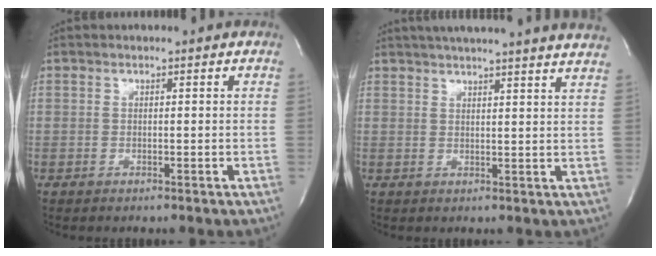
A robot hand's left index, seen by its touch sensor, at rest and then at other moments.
{"total": 20.9, "force": [18.9, 0.0, 8.9], "torque": [-0.143, -0.002, 0.233]}